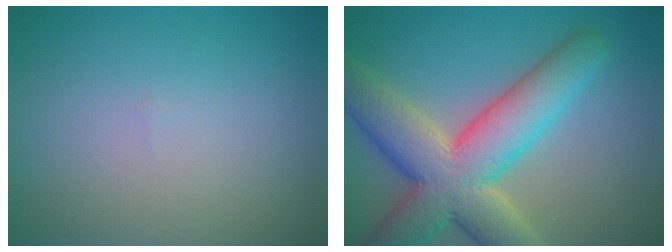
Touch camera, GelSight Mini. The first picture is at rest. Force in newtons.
{"total": 11.0, "press": 10.9, "slide": 0.6}